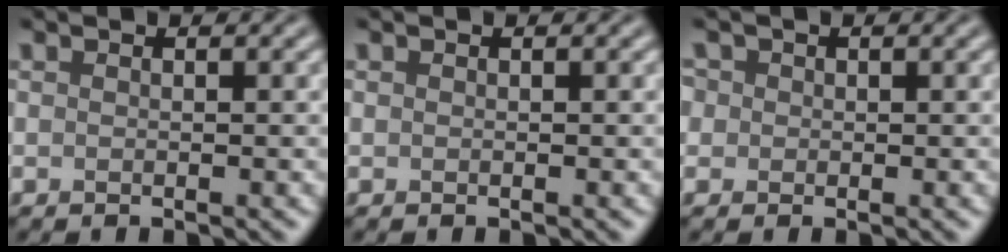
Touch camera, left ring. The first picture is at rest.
{"total": 0.0}
{"total": 2.4, "force": [0.8, 2.0, 0.9], "torque": [-0.012, 0.014, 0.002]}